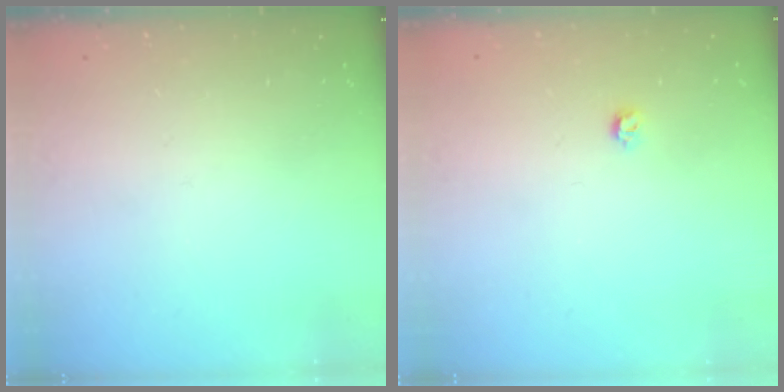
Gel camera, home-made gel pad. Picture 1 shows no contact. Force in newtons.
{"total": 3.5, "press": 3.5, "slide": 0.5}